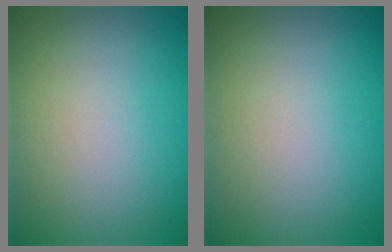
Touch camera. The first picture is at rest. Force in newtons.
{"total": 0.0}